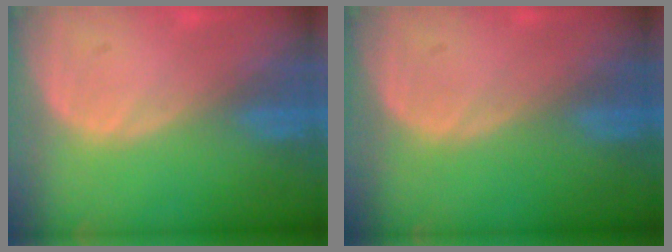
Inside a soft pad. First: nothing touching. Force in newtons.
{"total": 0.0}